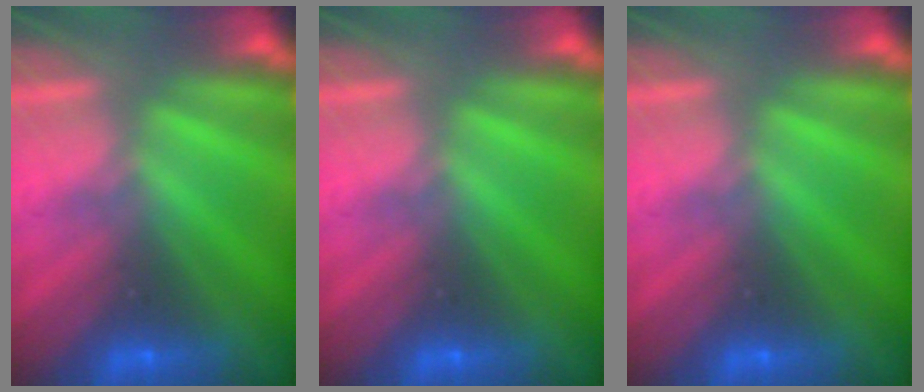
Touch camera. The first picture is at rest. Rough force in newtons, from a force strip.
{"total": 0.0}
{"total": 0.0}